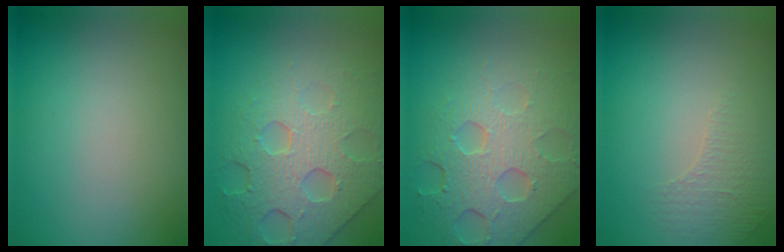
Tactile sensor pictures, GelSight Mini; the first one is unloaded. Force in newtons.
{"total": 7.3, "press": 5.7, "slide": 4.6}
{"total": 7.9, "press": 5.6, "slide": 5.6}
{"total": 1.1, "press": 0.7, "slide": 0.8}